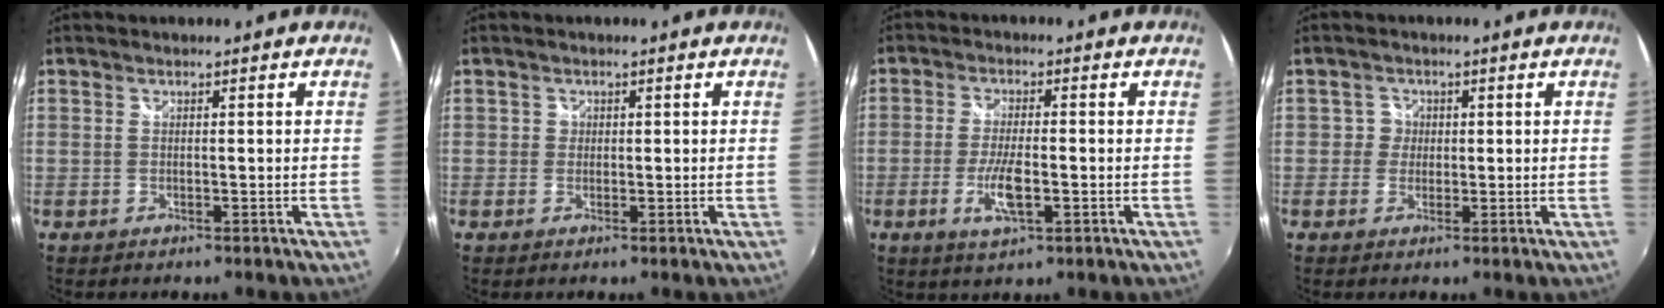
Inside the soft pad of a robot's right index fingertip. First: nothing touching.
{"total": 1.2, "force": [-0.1, 1.2, 0.1], "torque": [0.001, 0.000, -0.004]}
{"total": 6.3, "force": [-2.0, 1.5, 5.8], "torque": [-0.120, -0.007, -0.036]}
{"total": 2.4, "force": [-0.1, 2.4, -0.2], "torque": [0.007, 0.010, -0.005]}